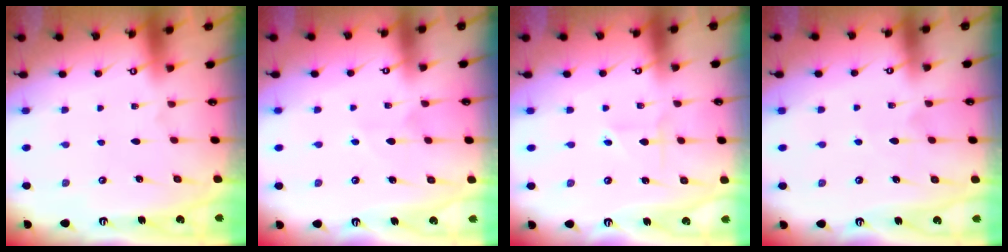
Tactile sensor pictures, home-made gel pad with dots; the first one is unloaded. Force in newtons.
{"total": 5.8, "press": 5.8, "slide": 0.6}
{"total": 2.0, "press": 1.7, "slide": 1.0}
{"total": 5.4, "press": 5.4, "slide": 0.6}